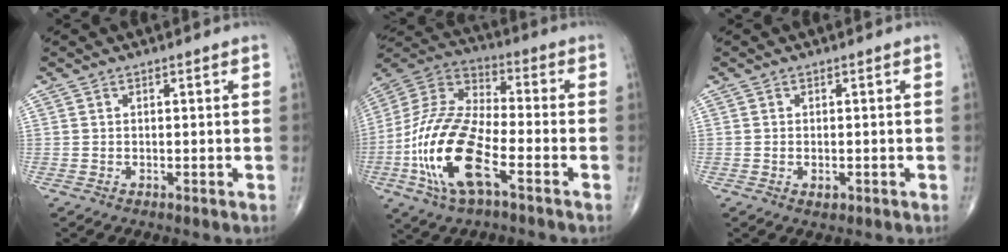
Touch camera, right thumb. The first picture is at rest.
{"total": 19.4, "force": [-7.0, 7.7, 16.4], "torque": [-0.343, 0.026, -0.131]}
{"total": 1.4, "force": [-0.5, 0.8, 1.0], "torque": [-0.012, -0.001, -0.005]}